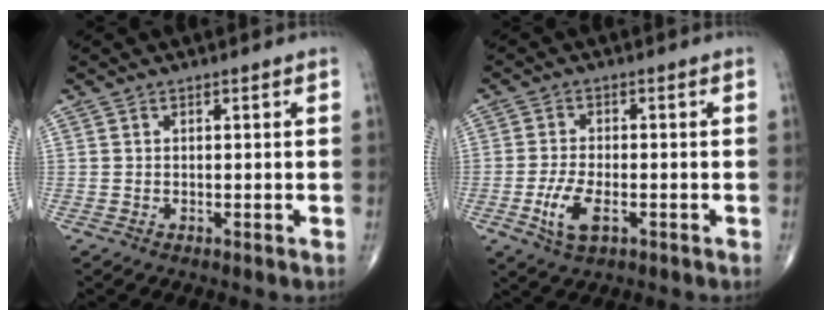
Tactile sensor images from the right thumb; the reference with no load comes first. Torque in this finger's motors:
{"motor_torque": [-0.06, -0.11, 0.44, 0.20, 0.28]}